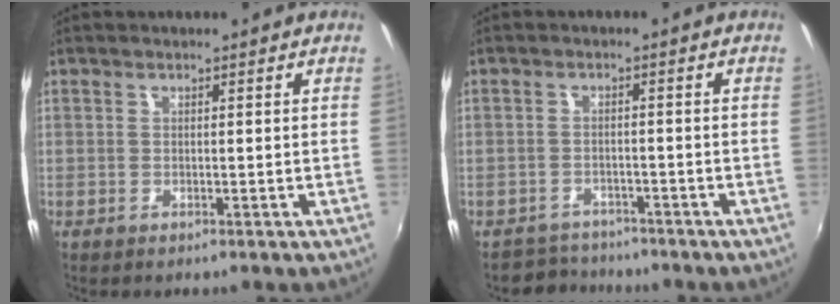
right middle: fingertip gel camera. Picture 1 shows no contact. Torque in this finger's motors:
{"motor_torque": [-0.11, -0.25, -0.10, -0.05]}